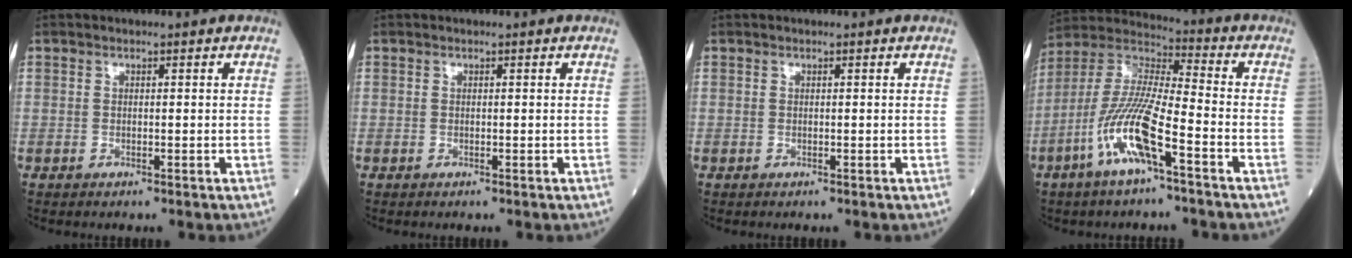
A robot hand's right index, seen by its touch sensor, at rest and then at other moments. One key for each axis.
{"total": 0.0}
{"total": 0.0}
{"total": 13.1, "fx": -5.9, "fy": 1.7, "fz": 11.6, "tx": -0.248, "ty": -0.003, "tz": -0.118}